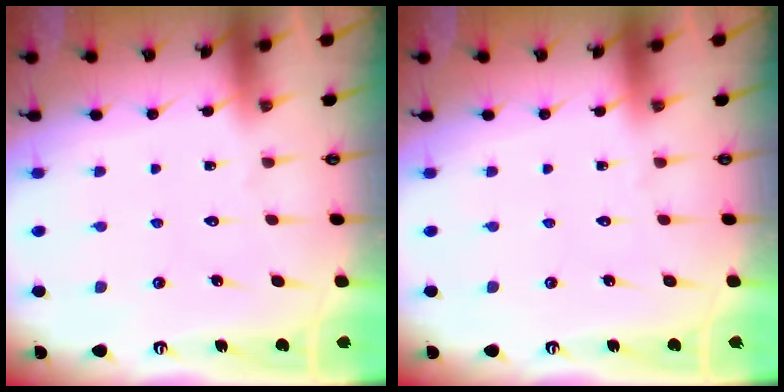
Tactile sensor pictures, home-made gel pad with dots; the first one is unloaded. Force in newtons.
{"total": 0.0}